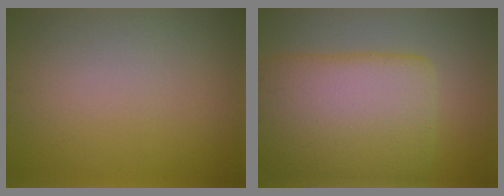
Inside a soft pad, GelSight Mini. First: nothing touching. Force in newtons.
{"total": 11.7, "press": 11.6, "slide": 0.8}